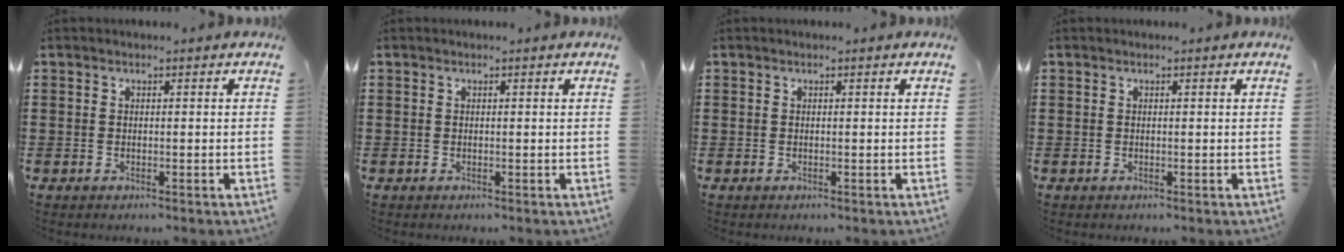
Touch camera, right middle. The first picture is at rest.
{"total": 0.0}
{"total": 0.0}
{"total": 0.0}